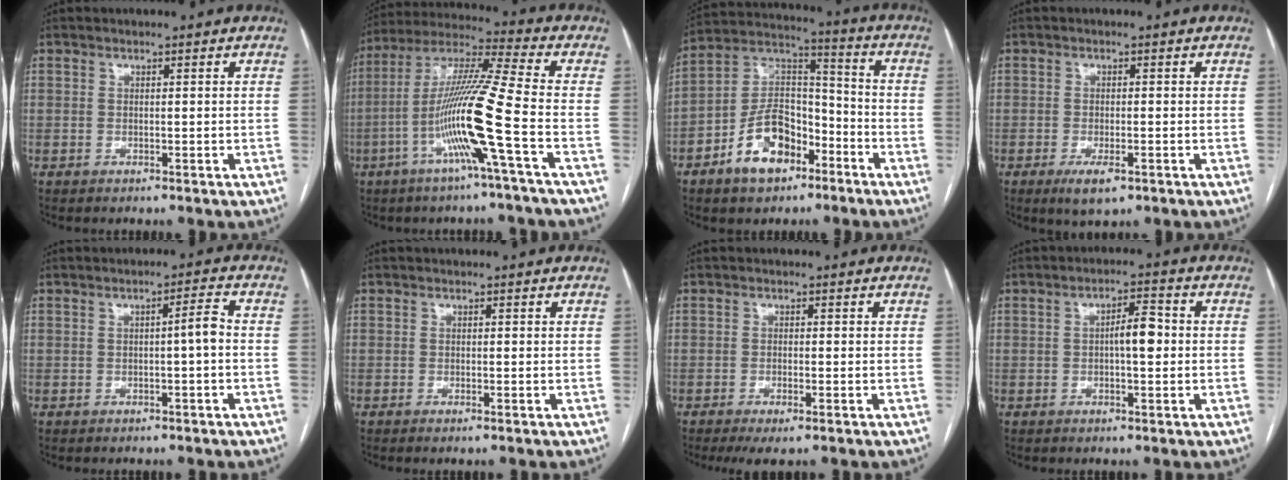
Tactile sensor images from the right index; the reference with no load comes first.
{"total": 15.1, "force": [-5.0, -1.8, 14.1], "torque": [-0.278, -0.004, -0.103]}
{"total": 12.6, "force": [-6.8, 7.0, 8.0], "torque": [-0.161, 0.025, -0.116]}
{"total": 3.7, "force": [-2.0, 1.3, 2.9], "torque": [-0.052, -0.004, -0.027]}
{"total": 2.7, "force": [-0.3, -0.1, 2.7], "torque": [-0.039, 0.006, -0.004]}
{"total": 0.0}
{"total": 3.0, "force": [-1.5, 0.5, 2.5], "torque": [-0.047, -0.009, -0.023]}
{"total": 4.5, "force": [-0.1, 1.1, 4.4], "torque": [-0.070, 0.011, -0.002]}